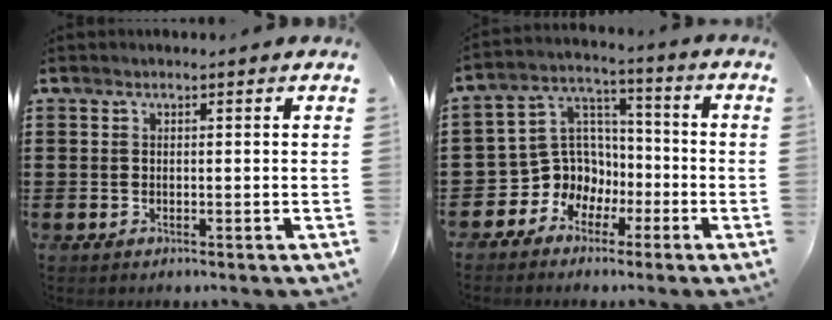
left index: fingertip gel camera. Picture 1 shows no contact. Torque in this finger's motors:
{"motor_torque": [0.15, 0.18, 0.09, 0.00]}